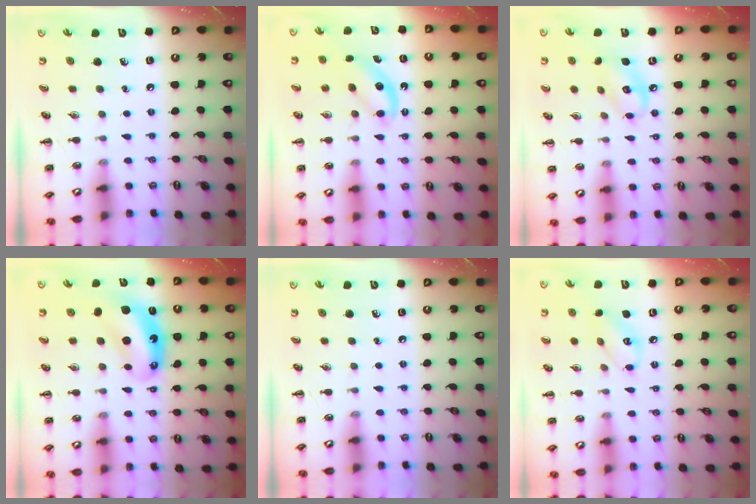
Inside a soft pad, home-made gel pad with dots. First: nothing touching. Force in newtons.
{"total": 5.3, "press": 5.1, "slide": 1.2}
{"total": 8.9, "press": 8.7, "slide": 1.6}
{"total": 7.4, "press": 7.1, "slide": 2.1}
{"total": 0.0}
{"total": 6.6, "press": 6.6, "slide": 0.6}